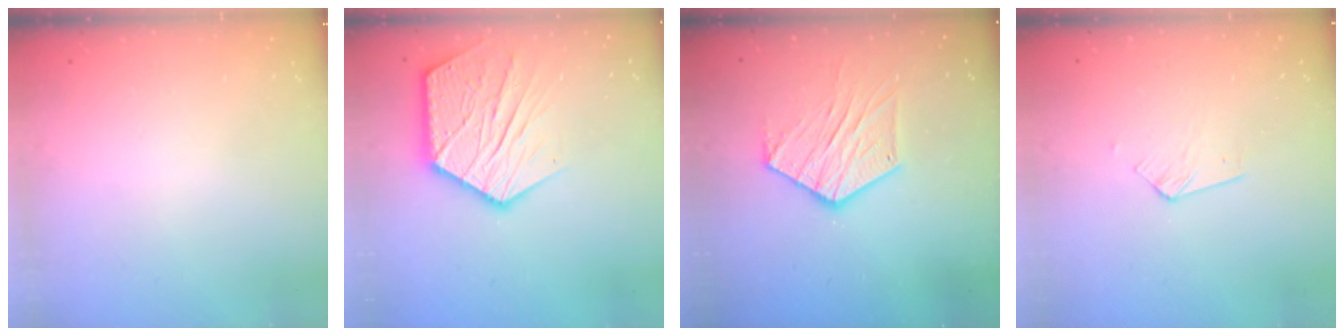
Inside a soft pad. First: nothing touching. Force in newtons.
{"total": 19.6, "press": 19.5, "slide": 1.5}
{"total": 12.6, "press": 12.6, "slide": 0.7}
{"total": 3.3, "press": 3.3, "slide": 0.3}